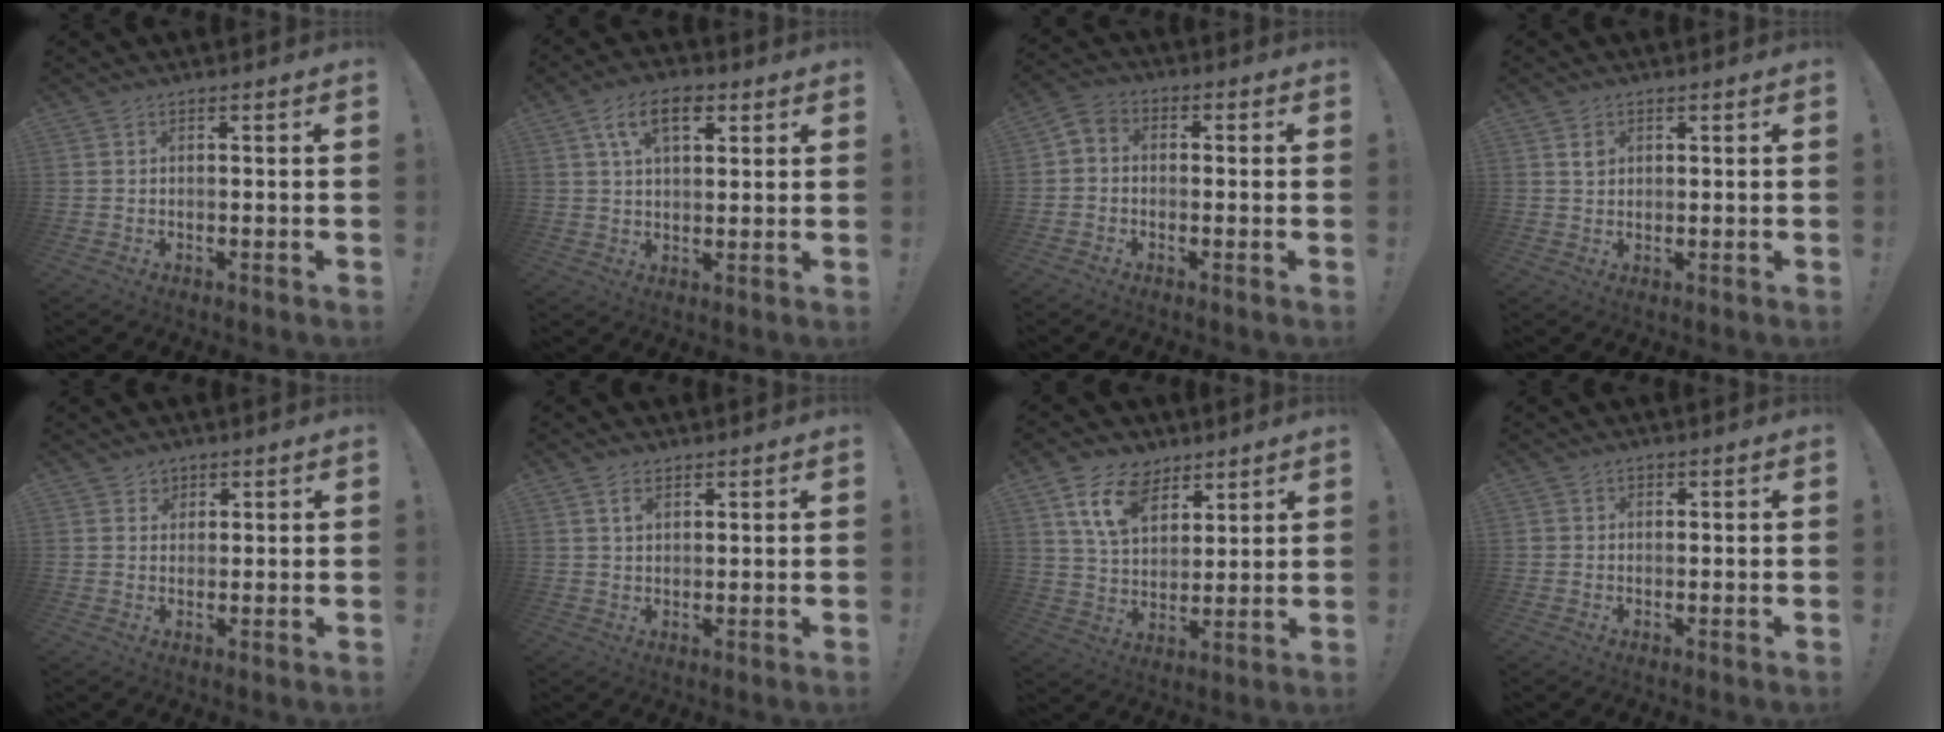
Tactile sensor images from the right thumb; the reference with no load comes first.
{"total": 10.1, "force": [4.5, 5.3, 7.3], "torque": [-0.118, 0.005, 0.081]}
{"total": 3.7, "force": [-2.4, 2.2, 1.6], "torque": [-0.026, 0.014, -0.044]}
{"total": 1.9, "force": [1.0, 1.3, 0.9], "torque": [0.001, -0.007, 0.014]}
{"total": 2.9, "force": [1.6, 2.4, 0.1], "torque": [-0.002, -0.007, 0.029]}
{"total": 3.2, "force": [1.8, 2.0, 1.7], "torque": [-0.023, -0.006, 0.031]}
{"total": 13.0, "force": [7.5, 8.5, 6.4], "torque": [-0.111, -0.030, 0.148]}
{"total": 1.3, "force": [0.4, 1.2, 0.3], "torque": [0.002, -0.001, 0.006]}